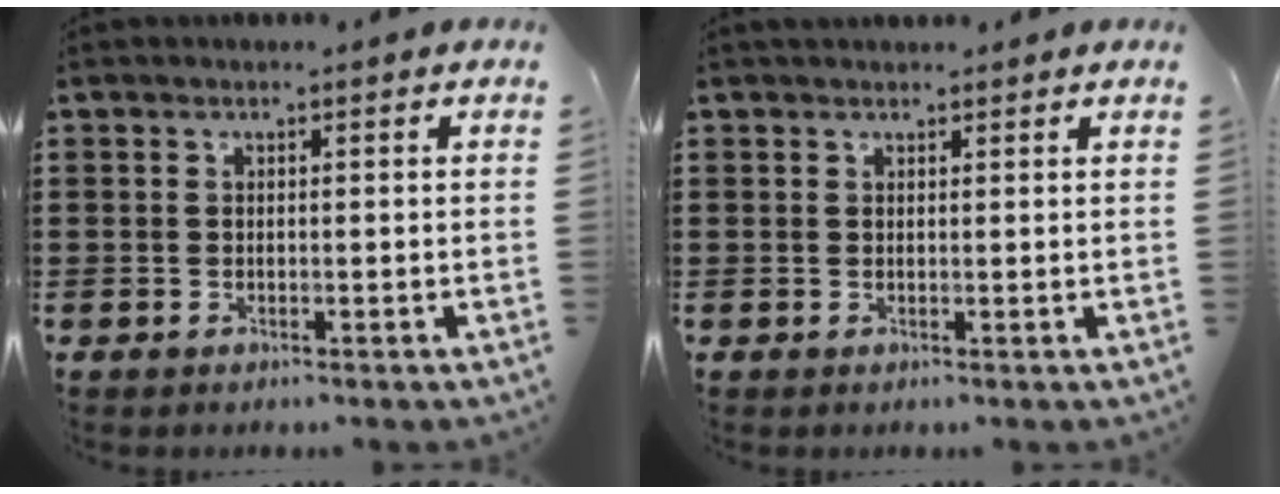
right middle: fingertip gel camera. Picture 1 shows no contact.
{"total": 0.9, "force": [0.9, 0.2, -0.1], "torque": [-0.002, -0.002, 0.018]}